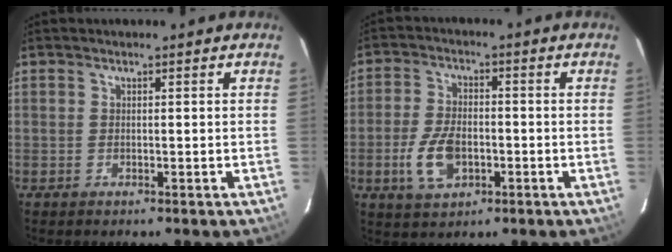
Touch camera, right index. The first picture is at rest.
{"total": 8.7, "force": [-2.7, 5.0, 6.6], "torque": [-0.142, 0.001, -0.045]}